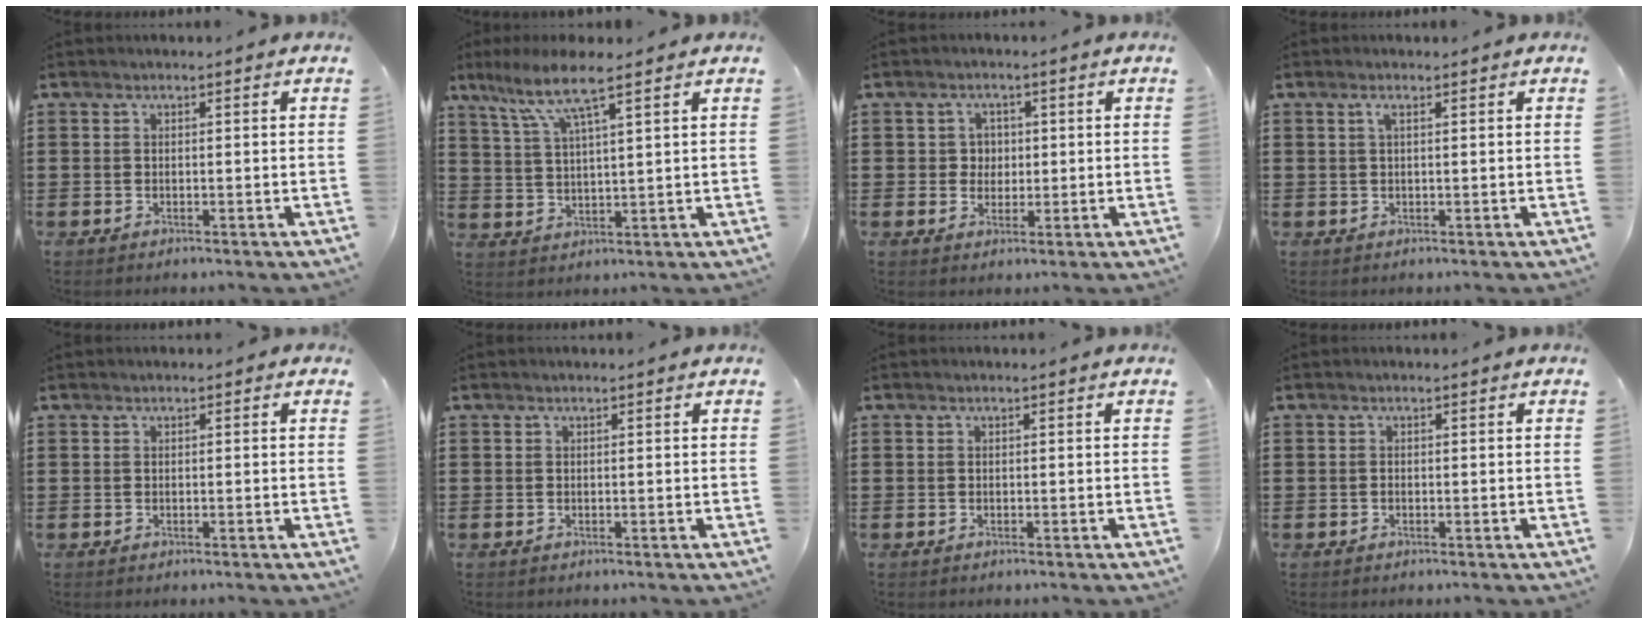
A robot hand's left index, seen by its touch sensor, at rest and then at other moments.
{"total": 7.2, "force": [4.9, 0.4, 5.4], "torque": [-0.120, -0.011, 0.082]}
{"total": 2.8, "force": [0.4, 2.6, 0.9], "torque": [-0.021, 0.006, 0.001]}
{"total": 1.0, "force": [0.5, 0.2, 0.9], "torque": [-0.020, 0.003, 0.008]}
{"total": 0.0}
{"total": 0.0}
{"total": 0.0}
{"total": 0.0}